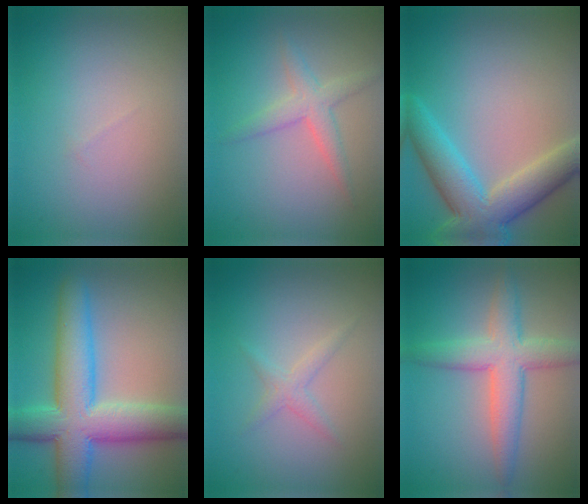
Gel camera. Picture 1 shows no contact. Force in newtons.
{"total": 2.5, "press": 2.5, "slide": 0.1}
{"total": 7.5, "press": 7.5, "slide": 0.5}
{"total": 9.6, "press": 9.6, "slide": 0.2}
{"total": 1.3, "press": 1.3, "slide": 0.1}
{"total": 5.0, "press": 5.0, "slide": 0.2}